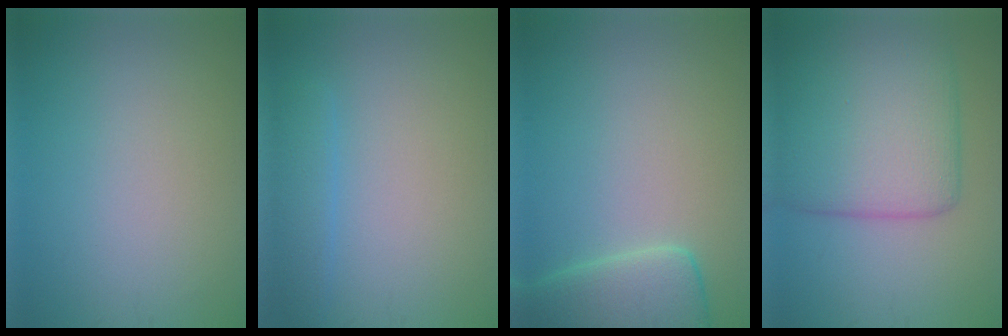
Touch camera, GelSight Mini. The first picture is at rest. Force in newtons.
{"total": 2.1, "press": 2.1, "slide": 0.1}
{"total": 4.8, "press": 4.8, "slide": 0.5}
{"total": 8.9, "press": 8.9, "slide": 0.2}